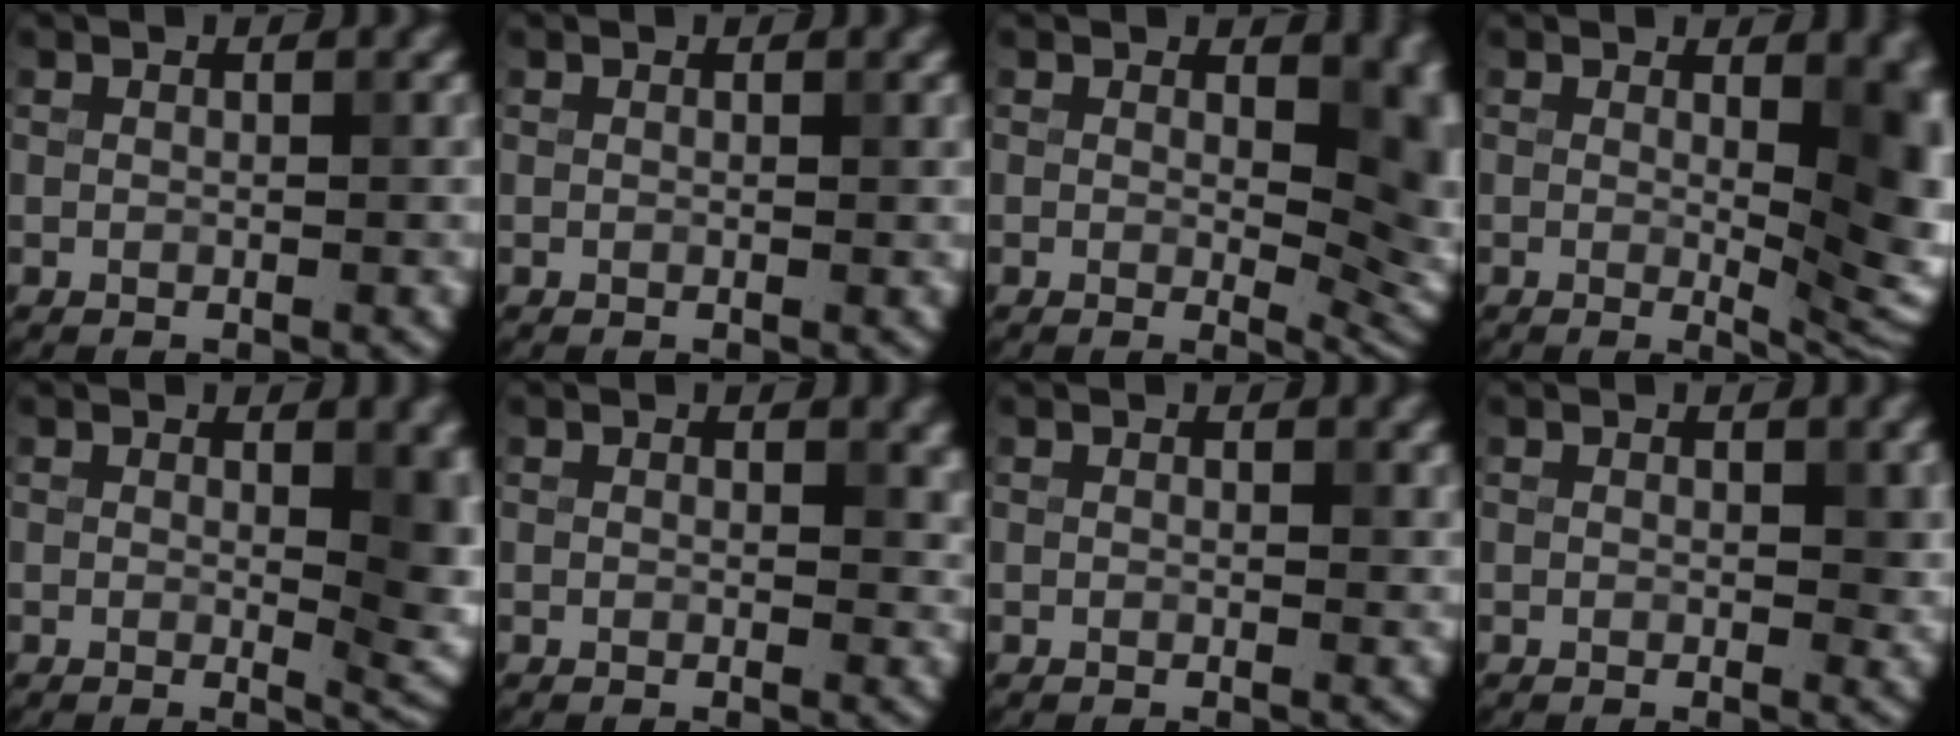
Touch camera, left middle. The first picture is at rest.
{"total": 0.0}
{"total": 7.8, "force": [1.3, 4.4, 6.3], "torque": [-0.052, -0.013, 0.026]}
{"total": 9.7, "force": [1.0, 4.3, 8.6], "torque": [-0.061, -0.004, 0.018]}
{"total": 6.5, "force": [0.7, 2.5, 5.9], "torque": [-0.059, -0.009, 0.015]}
{"total": 1.5, "force": [0.5, 1.0, 1.0], "torque": [-0.010, -0.003, 0.005]}
{"total": 0.6, "force": [0.3, 0.3, 0.4], "torque": [-0.002, -0.001, 0.004]}
{"total": 1.4, "force": [0.3, 0.8, 1.1], "torque": [-0.008, -0.003, 0.004]}